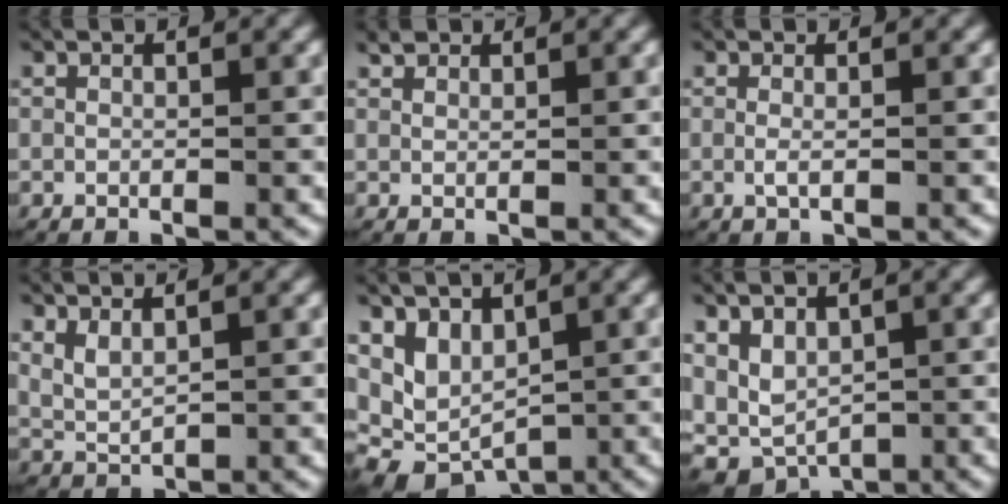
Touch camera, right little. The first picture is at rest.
{"total": 0.9, "force": [0.9, 0.2, 0.2], "torque": [-0.010, -0.003, 0.021]}
{"total": 0.9, "force": [-0.2, 0.1, 0.9], "torque": [-0.023, -0.007, -0.001]}
{"total": 2.9, "force": [1.1, 2.1, 1.6], "torque": [-0.046, -0.005, 0.027]}
{"total": 9.1, "force": [-1.5, 7.7, 4.6], "torque": [-0.117, -0.033, -0.021]}
{"total": 7.5, "force": [-0.5, 6.3, 4.0], "torque": [-0.101, -0.021, -0.008]}